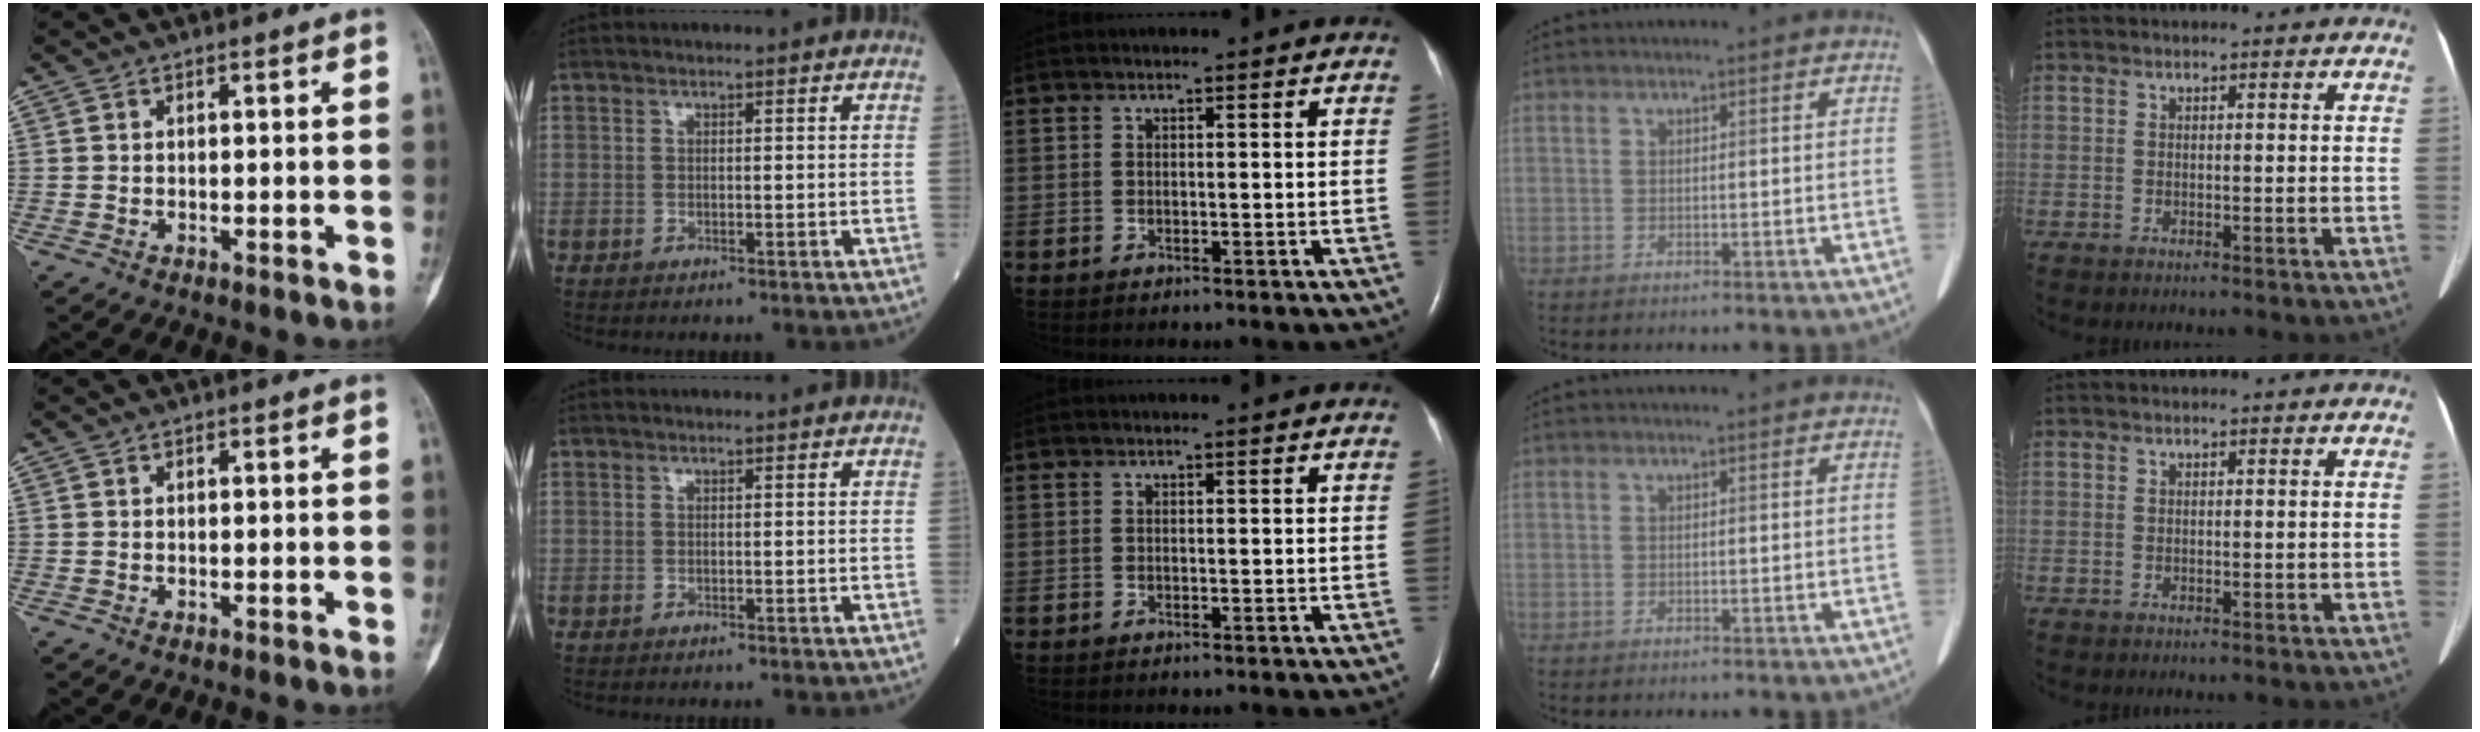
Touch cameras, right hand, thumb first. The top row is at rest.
{}